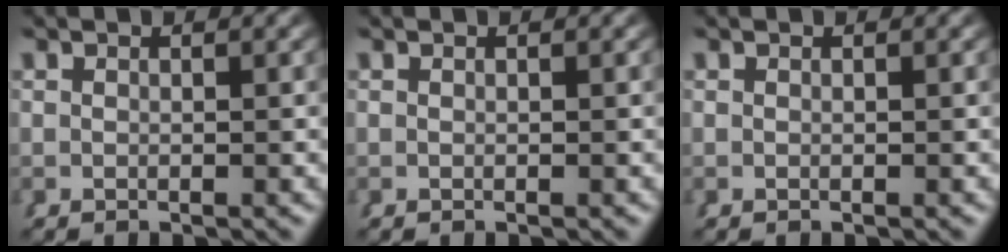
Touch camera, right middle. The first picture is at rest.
{"total": 0.0}
{"total": 0.0}